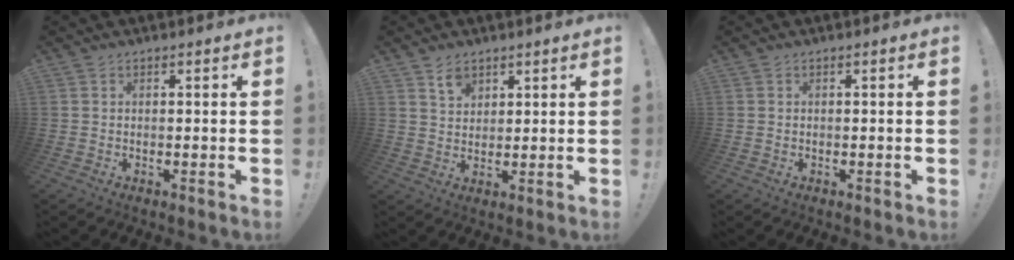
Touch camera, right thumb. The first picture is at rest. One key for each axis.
{"total": 4.8, "fx": 3.4, "fy": 2.8, "fz": 1.7, "tx": -0.017, "ty": -0.019, "tz": 0.060}
{"total": 0.0}